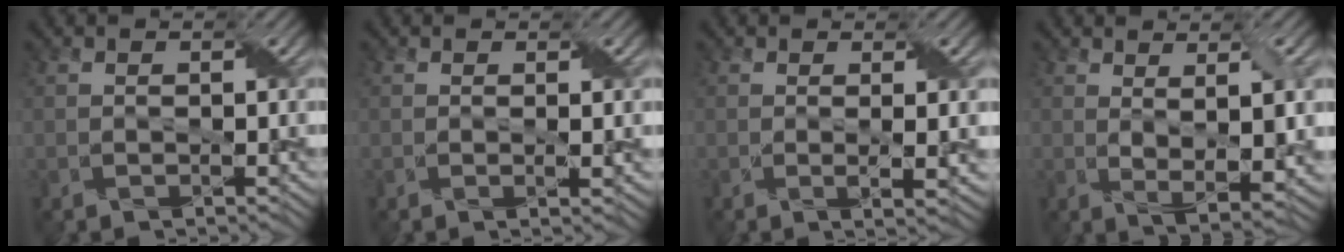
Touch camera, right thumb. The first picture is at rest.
{"total": 1.6, "force": [0.2, 0.1, 1.6], "torque": [-0.030, 0.001, 0.002]}
{"total": 3.1, "force": [0.3, 0.5, 3.1], "torque": [-0.057, 0.001, 0.006]}
{"total": 5.5, "force": [1.4, 1.4, 5.1], "torque": [-0.092, -0.009, 0.030]}